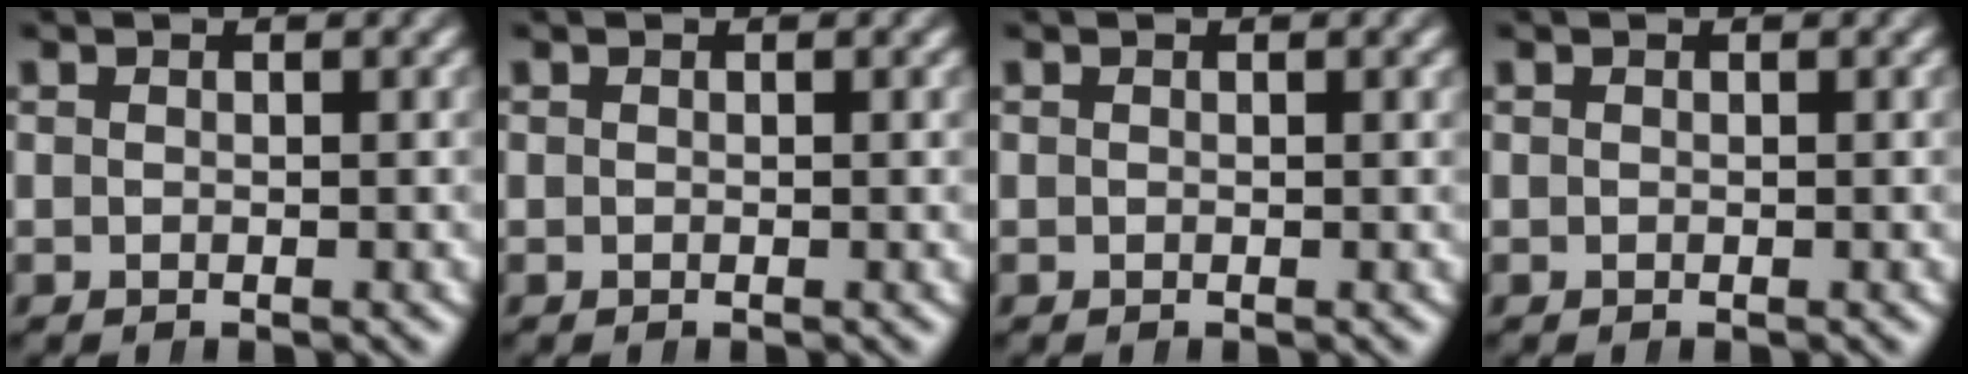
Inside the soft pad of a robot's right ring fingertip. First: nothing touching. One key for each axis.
{"total": 0.0}
{"total": 0.0}
{"total": 0.0}